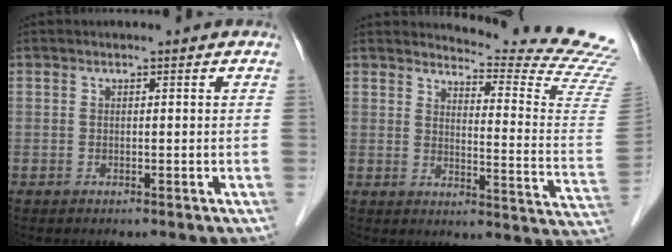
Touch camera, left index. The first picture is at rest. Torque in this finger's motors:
{"motor_torque": [-0.38, -1.44, -0.05, -0.01]}